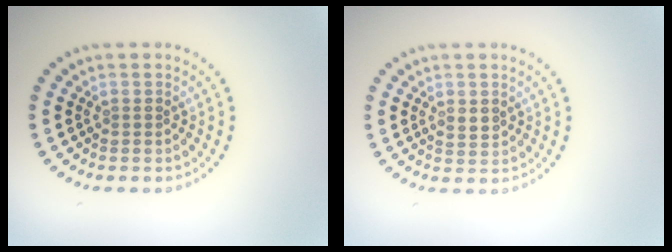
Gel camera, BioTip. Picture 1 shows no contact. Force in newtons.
{"total": 1.5, "press": 1.4, "slide": 0.5}